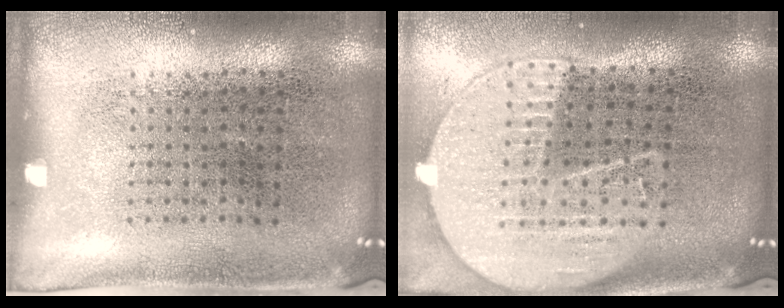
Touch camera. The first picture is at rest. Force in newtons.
{"total": 2.1, "press": 1.8, "slide": 1.0}